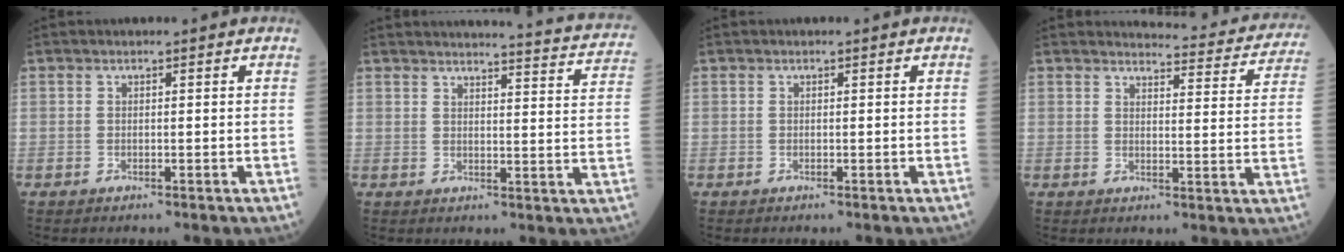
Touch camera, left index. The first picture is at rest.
{"total": 16.0, "force": [15.5, 0.4, 3.7], "torque": [-0.037, -0.076, 0.155]}
{"total": 0.0}
{"total": 13.9, "force": [13.7, 1.9, 1.9], "torque": [0.004, -0.061, 0.125]}